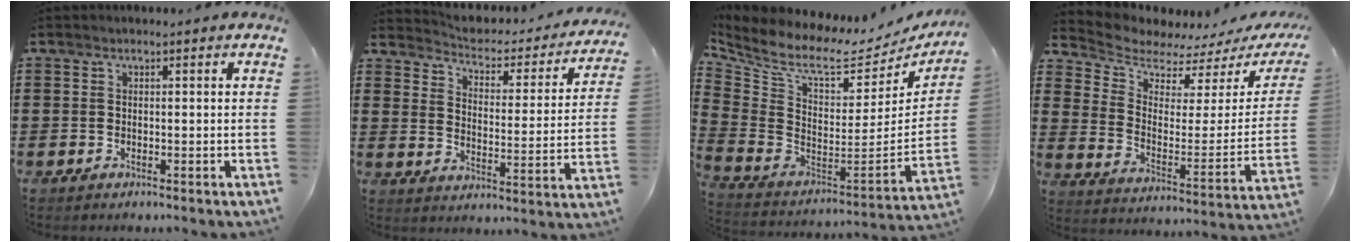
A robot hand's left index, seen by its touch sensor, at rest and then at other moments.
{"total": 3.2, "force": [3.0, 0.5, 0.7], "torque": [-0.035, -0.028, 0.043]}
{"total": 7.8, "force": [5.4, 2.8, 4.9], "torque": [-0.128, -0.055, 0.087]}
{"total": 4.8, "force": [4.5, 1.6, 0.6], "torque": [-0.047, -0.041, 0.074]}